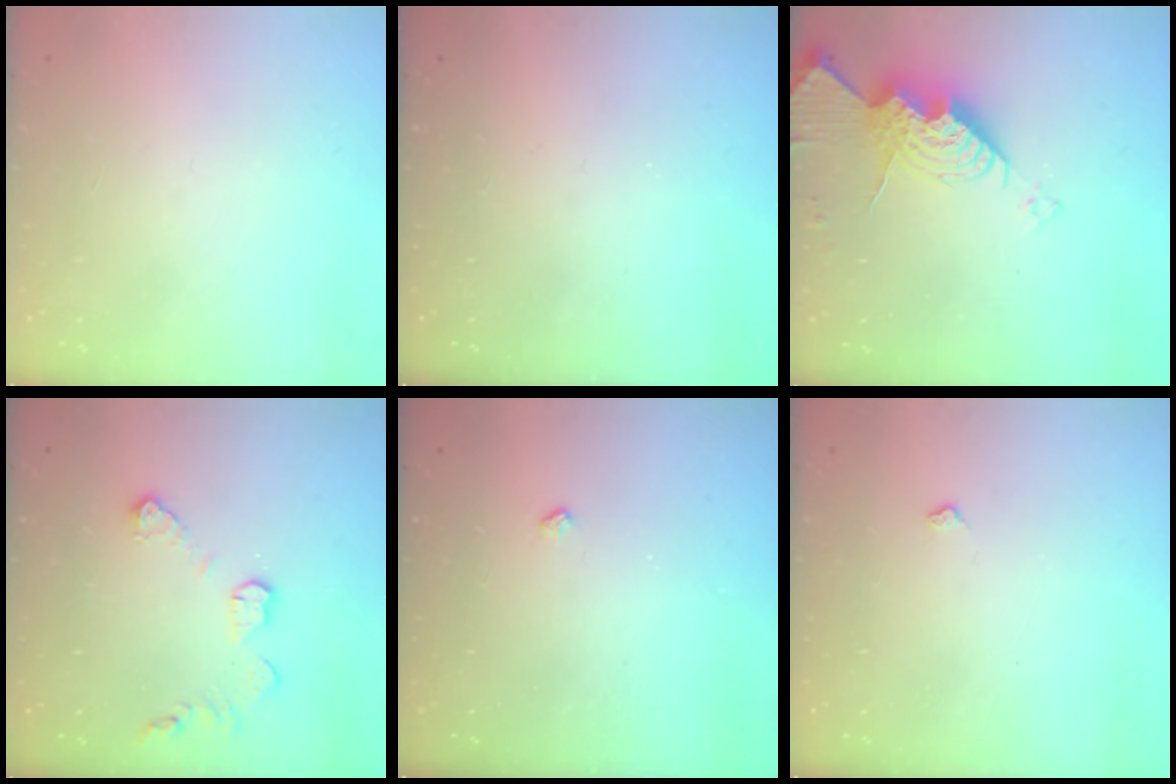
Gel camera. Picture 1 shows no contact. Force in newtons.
{"total": 0.0}
{"total": 16.3, "press": 16.3, "slide": 1.6}
{"total": 8.3, "press": 8.3, "slide": 0.4}
{"total": 2.5, "press": 2.4, "slide": 0.5}
{"total": 2.4, "press": 2.4, "slide": 0.5}